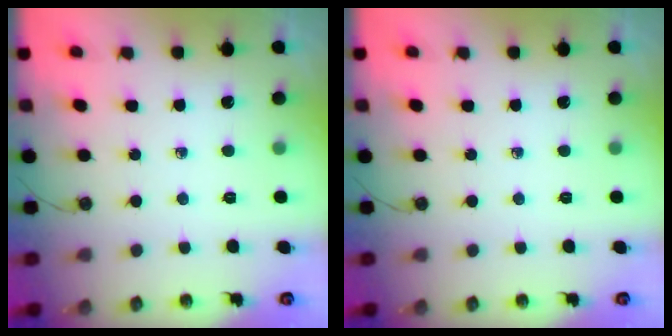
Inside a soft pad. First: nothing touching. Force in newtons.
{"total": 0.0}